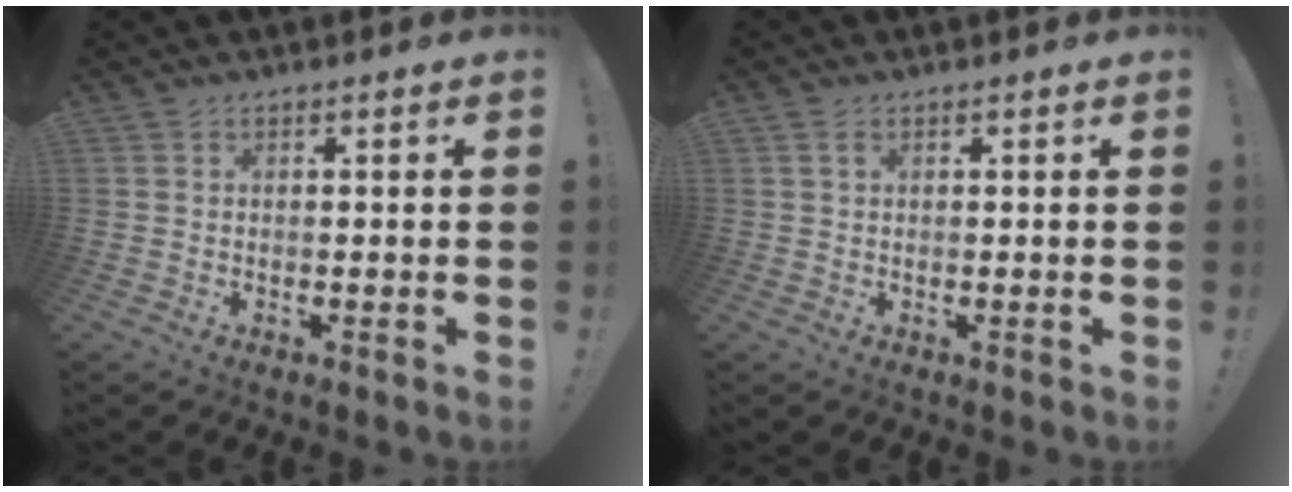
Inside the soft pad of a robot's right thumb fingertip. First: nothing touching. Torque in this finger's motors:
{"motor_torque": [0.00, 0.02, -0.43, 0.15, -0.07]}